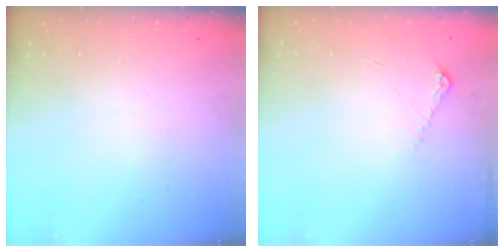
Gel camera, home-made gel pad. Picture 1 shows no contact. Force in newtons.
{"total": 4.9, "press": 4.9, "slide": 0.7}